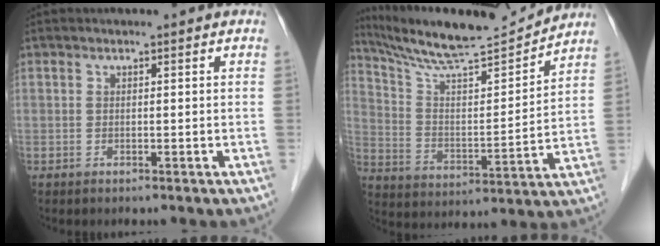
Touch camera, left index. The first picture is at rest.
{"total": 16.4, "force": [15.5, 0.4, 5.4], "torque": [-0.103, -0.002, 0.261]}